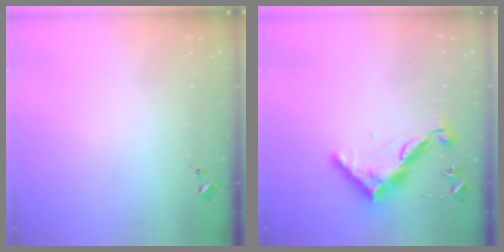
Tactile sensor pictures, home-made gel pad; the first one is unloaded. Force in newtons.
{"total": 12.1, "press": 12.0, "slide": 0.4}